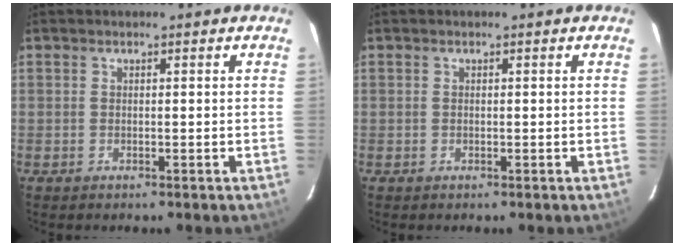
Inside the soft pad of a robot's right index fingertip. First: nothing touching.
{"total": 0.0}